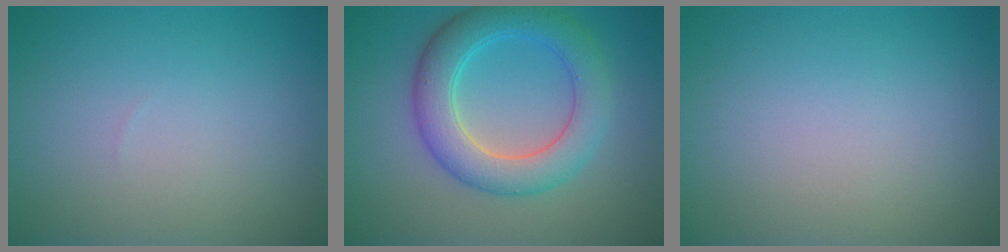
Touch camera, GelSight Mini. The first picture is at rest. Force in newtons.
{"total": 6.0, "press": 6.0, "slide": 0.1}
{"total": 0.0}